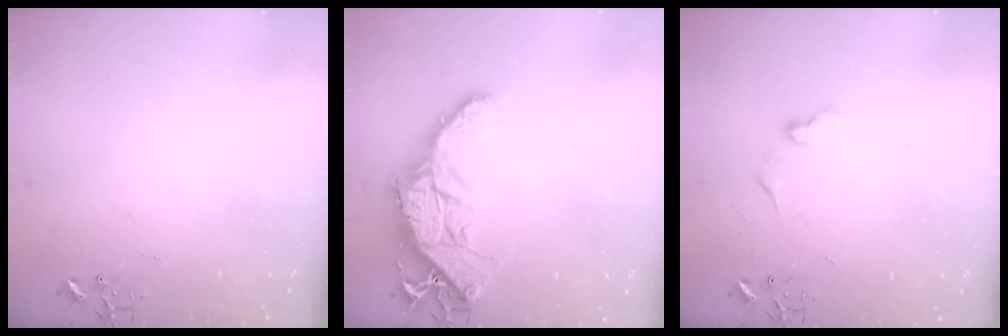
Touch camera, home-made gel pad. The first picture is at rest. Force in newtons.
{"total": 16.1, "press": 16.1, "slide": 1.6}
{"total": 6.3, "press": 6.3, "slide": 0.5}